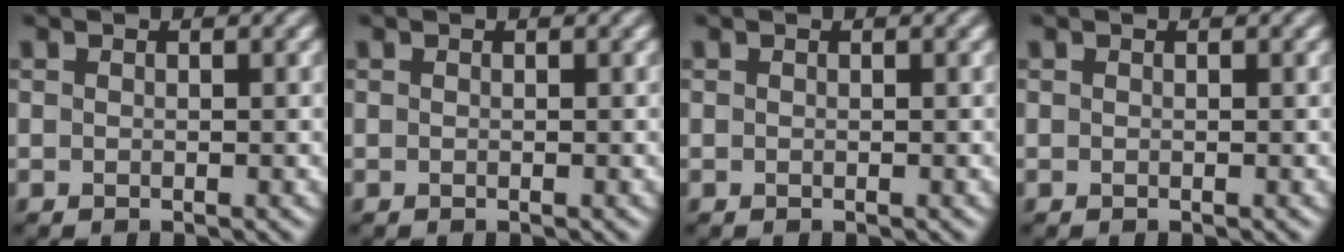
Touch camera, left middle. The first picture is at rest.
{"total": 0.0}
{"total": 0.0}
{"total": 0.0}